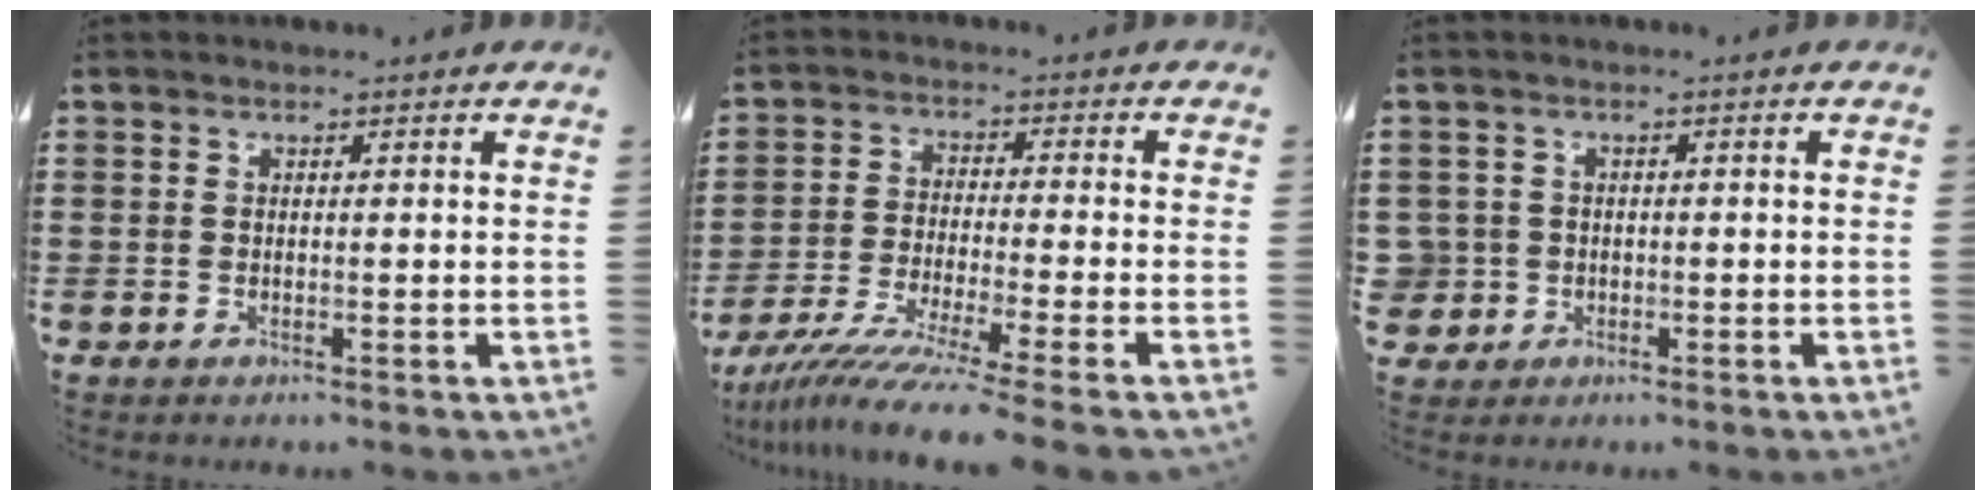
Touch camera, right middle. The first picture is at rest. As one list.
[{"total": 8.6, "force": [-7.6, -0.5, 4.1], "torque": [-0.076, -0.010, -0.149]}, {"total": 2.8, "force": [-0.6, 2.7, 0.1], "torque": [-0.015, 0.007, -0.018]}]